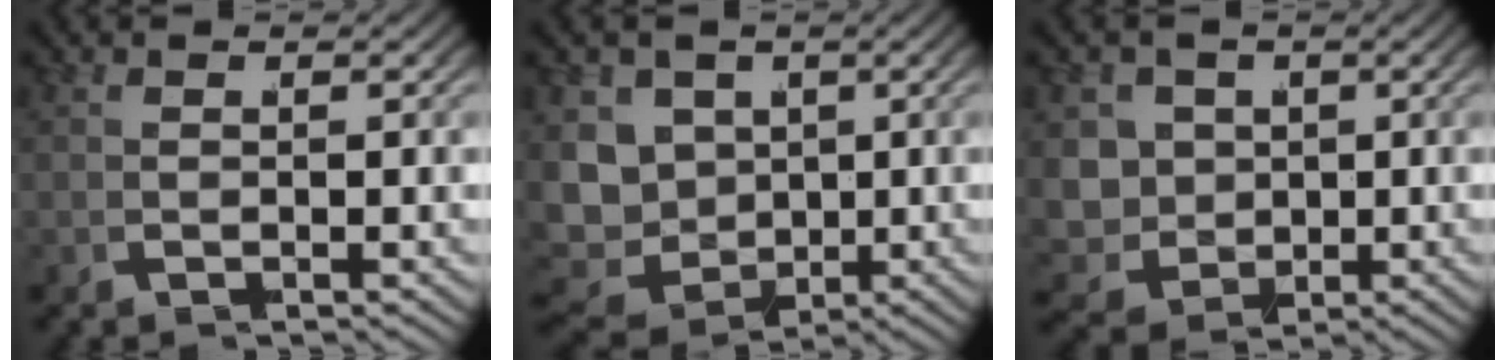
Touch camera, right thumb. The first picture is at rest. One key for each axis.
{"total": 11.3, "fx": -2.3, "fy": 9.7, "fz": 5.5, "tx": -0.145, "ty": -0.058, "tz": -0.033}
{"total": 9.4, "fx": -1.6, "fy": 8.1, "fz": 4.6, "tx": -0.124, "ty": -0.057, "tz": -0.018}